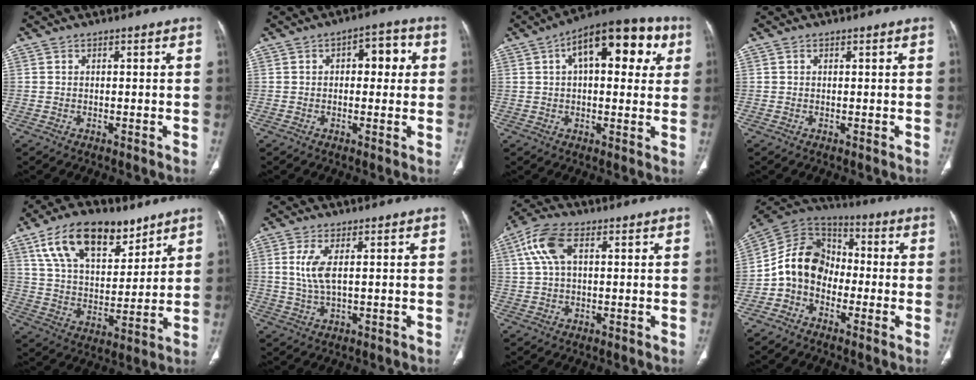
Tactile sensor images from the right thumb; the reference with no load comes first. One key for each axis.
{"total": 6.6, "fx": 1.3, "fy": 3.6, "fz": 5.3, "tx": -0.036, "ty": 0.013, "tz": 0.011}
{"total": 17.9, "fx": 6.1, "fy": 8.5, "fz": 14.6, "tx": -0.166, "ty": 0.022, "tz": 0.079}
{"total": 0.0}
{"total": 18.5, "fx": 11.3, "fy": 9.5, "fz": 11.1, "tx": -0.155, "ty": -0.040, "tz": 0.203}
{"total": 5.1, "fx": 1.2, "fy": 1.6, "fz": 4.7, "tx": -0.119, "ty": -0.007, "tz": 0.030}
{"total": 8.0, "fx": 2.6, "fy": 4.1, "fz": 6.3, "tx": -0.143, "ty": 0.020, "tz": 0.051}
{"total": 11.8, "fx": -2.7, "fy": 9.5, "fz": 6.6, "tx": -0.104, "ty": 0.053, "tz": -0.065}